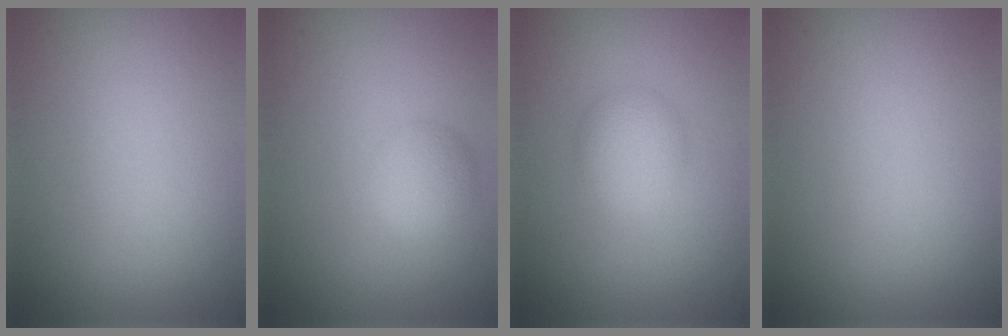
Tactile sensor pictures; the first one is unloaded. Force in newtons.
{"total": 2.2, "press": 2.2, "slide": 0.1}
{"total": 2.7, "press": 2.7, "slide": 0.0}
{"total": 0.0}